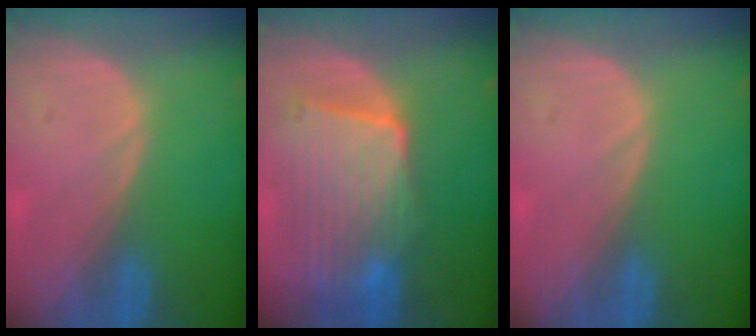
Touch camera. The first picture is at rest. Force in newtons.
{"total": 10.1, "press": 9.0, "slide": 4.5}
{"total": 0.0}